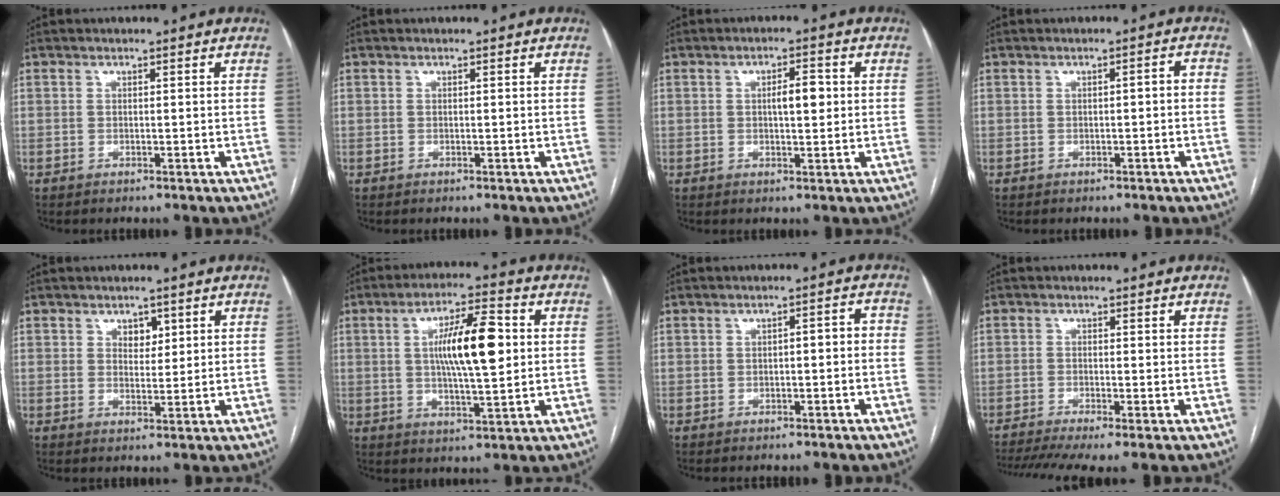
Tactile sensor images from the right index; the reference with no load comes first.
{"total": 0.0}
{"total": 3.8, "force": [0.4, 1.2, 3.6], "torque": [-0.058, 0.007, 0.008]}
{"total": 1.4, "force": [-0.4, 0.3, 1.3], "torque": [-0.014, 0.004, -0.005]}
{"total": 2.6, "force": [1.3, 1.6, 1.5], "torque": [-0.018, 0.000, 0.021]}
{"total": 11.6, "force": [1.6, 2.3, 11.2], "torque": [-0.195, 0.012, 0.027]}
{"total": 2.4, "force": [-0.7, 0.8, 2.2], "torque": [-0.027, 0.016, -0.009]}
{"total": 8.5, "force": [-6.1, 0.9, 5.8], "torque": [-0.095, -0.008, -0.100]}